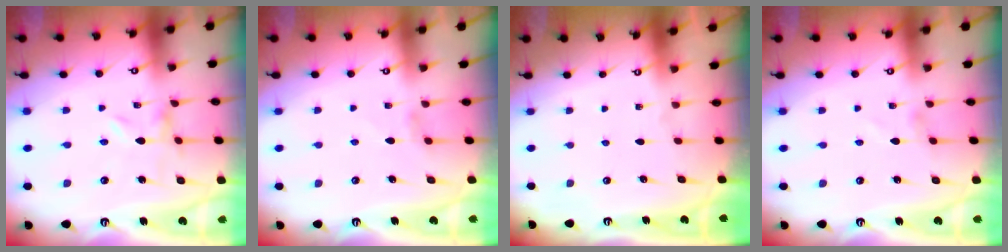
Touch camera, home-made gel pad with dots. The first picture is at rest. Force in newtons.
{"total": 1.8, "press": 1.8, "slide": 0.3}
{"total": 0.0}
{"total": 1.4, "press": 1.4, "slide": 0.0}